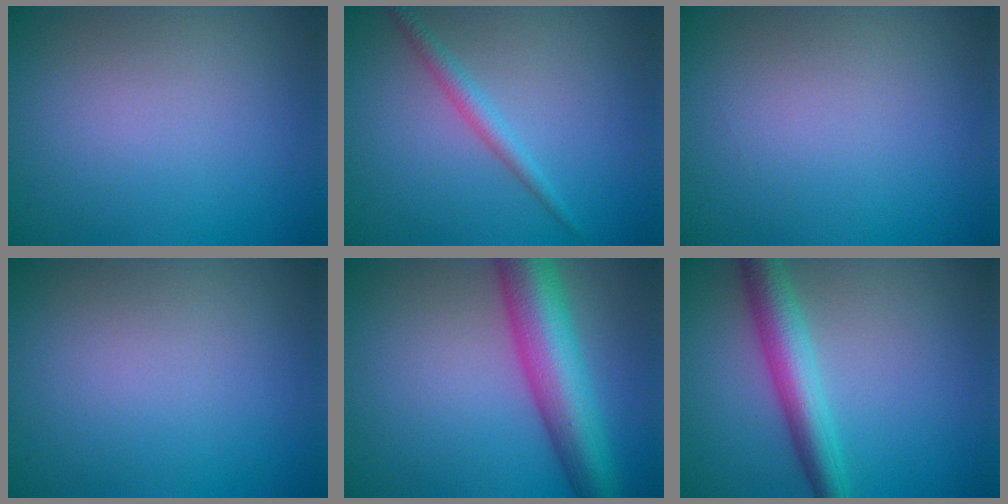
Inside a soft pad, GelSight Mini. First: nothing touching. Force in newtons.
{"total": 1.8, "press": 1.8, "slide": 0.1}
{"total": 0.0}
{"total": 0.0}
{"total": 9.2, "press": 9.2, "slide": 0.2}
{"total": 5.1, "press": 5.1, "slide": 0.1}